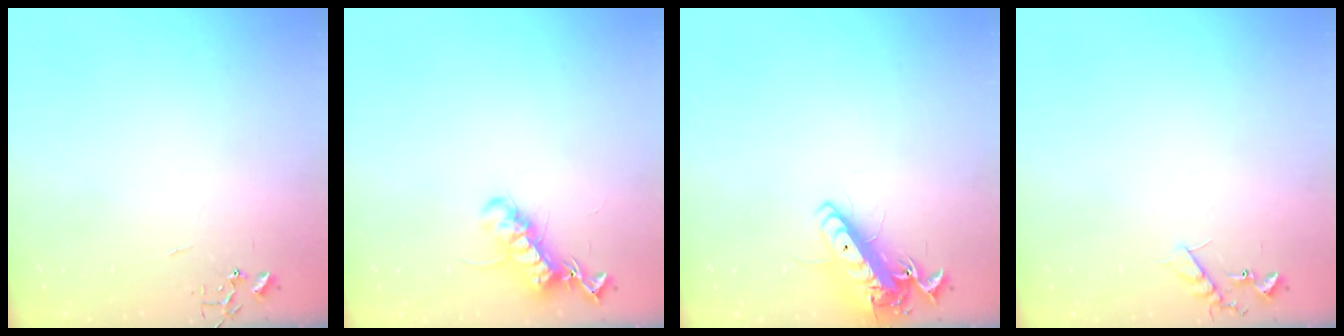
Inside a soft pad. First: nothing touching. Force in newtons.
{"total": 13.0, "press": 13.0, "slide": 0.3}
{"total": 14.0, "press": 13.7, "slide": 2.6}
{"total": 7.6, "press": 7.6, "slide": 0.4}